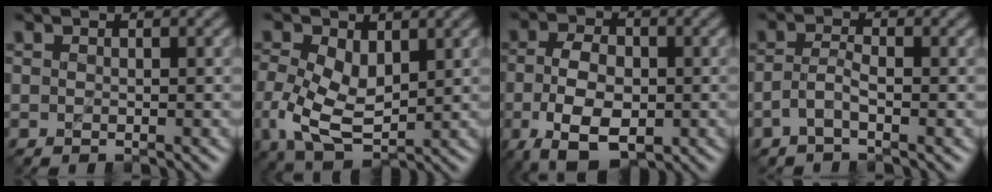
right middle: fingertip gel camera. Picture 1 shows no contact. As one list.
[{"total": 5.5, "force": [0.1, 3.4, 4.4], "torque": [-0.106, -0.004, 0.005]}, {"total": 7.8, "force": [-2.3, 4.8, 5.7], "torque": [-0.113, -0.014, -0.040]}, {"total": 1.4, "force": [-0.8, 0.3, 1.0], "torque": [-0.028, 0.008, -0.023]}]